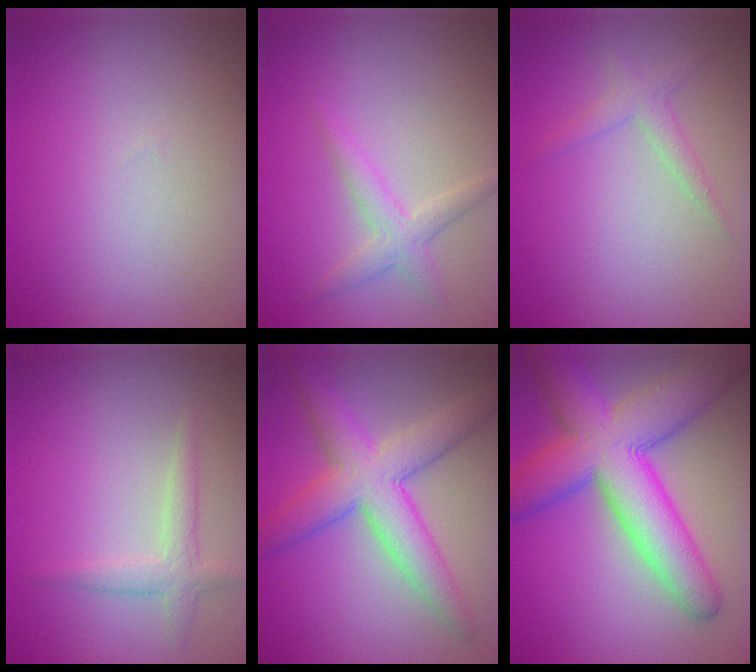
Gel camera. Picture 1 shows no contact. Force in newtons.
{"total": 2.3, "press": 2.2, "slide": 0.1}
{"total": 1.7, "press": 1.7, "slide": 0.1}
{"total": 2.1, "press": 2.1, "slide": 0.1}
{"total": 6.7, "press": 6.7, "slide": 0.2}
{"total": 10.5, "press": 10.5, "slide": 0.2}